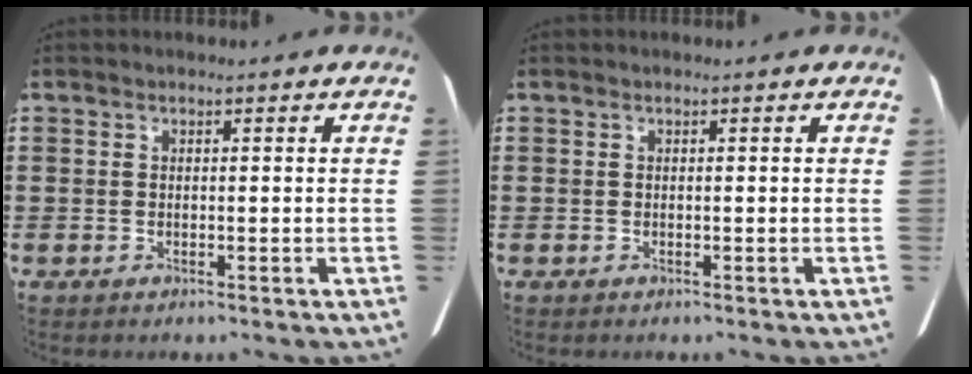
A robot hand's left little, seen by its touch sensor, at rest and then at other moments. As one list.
[{"total": 0.0}]